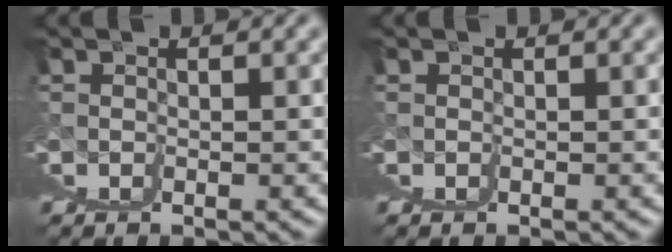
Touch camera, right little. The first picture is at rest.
{"total": 0.0}